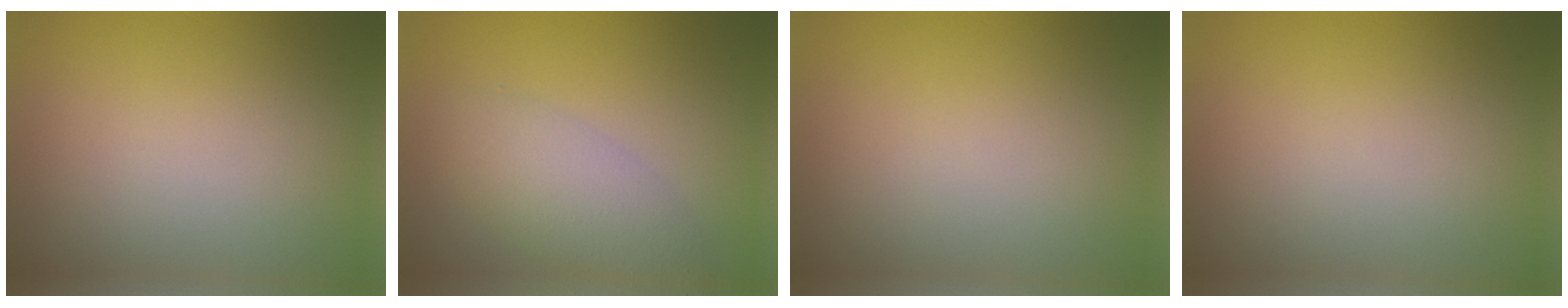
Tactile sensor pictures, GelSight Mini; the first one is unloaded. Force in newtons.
{"total": 4.0, "press": 4.0, "slide": 0.2}
{"total": 0.0}
{"total": 0.0}